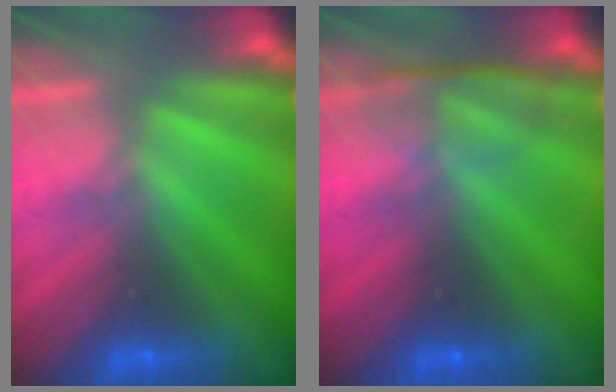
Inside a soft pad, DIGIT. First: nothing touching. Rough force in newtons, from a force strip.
{"total": 2.4}